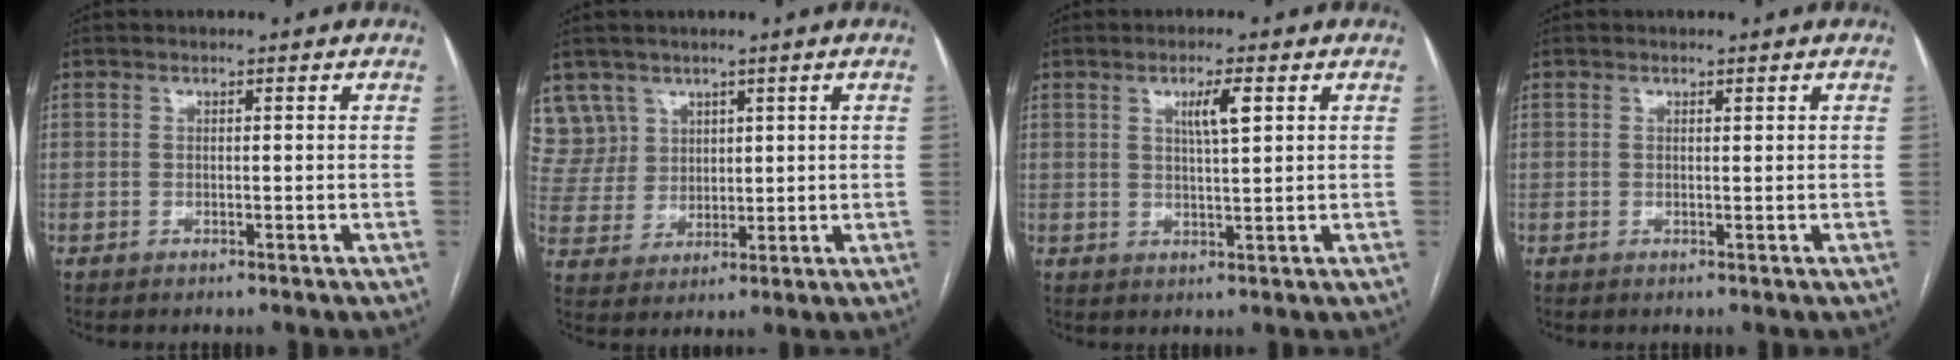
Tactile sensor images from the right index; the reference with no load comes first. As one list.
[{"total": 7.5, "force": [4.8, 5.7, -0.2], "torque": [0.004, 0.018, 0.108]}, {"total": 3.9, "force": [1.6, 0.3, 3.5], "torque": [-0.060, -0.001, 0.026]}, {"total": 0.0}]